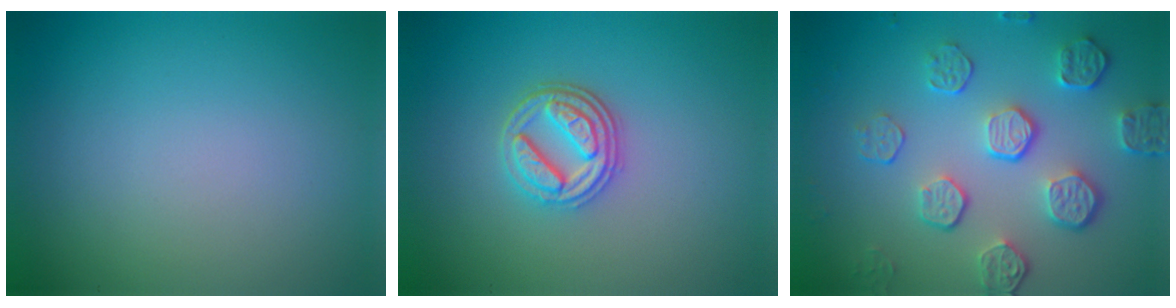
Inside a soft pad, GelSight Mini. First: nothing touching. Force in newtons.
{"total": 3.5, "press": 3.0, "slide": 1.8}
{"total": 5.6, "press": 4.0, "slide": 3.9}